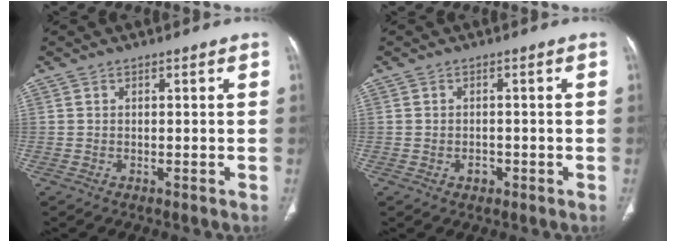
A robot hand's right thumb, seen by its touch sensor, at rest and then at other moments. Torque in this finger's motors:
{"motor_torque": [-0.24, 0.07, -0.25, 0.10, -0.01]}